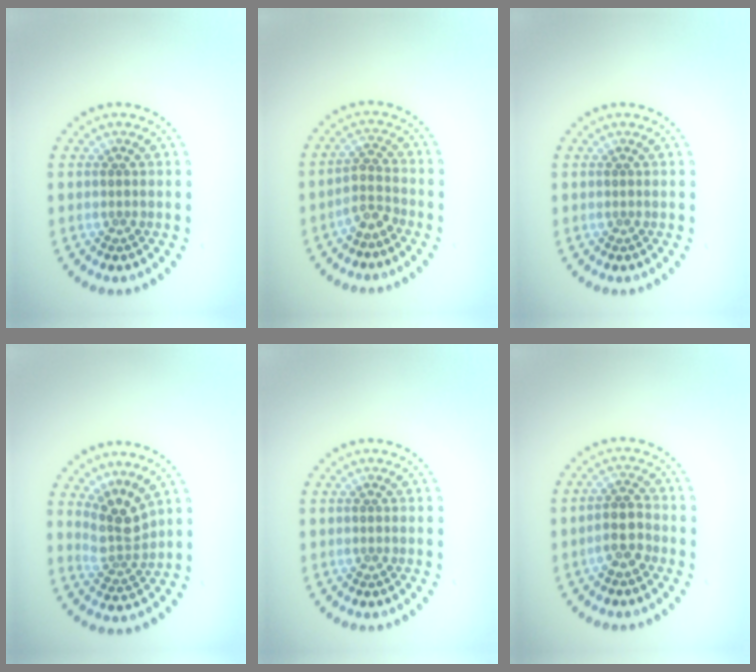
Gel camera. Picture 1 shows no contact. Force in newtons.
{"total": 2.2, "press": 1.6, "slide": 1.5}
{"total": 0.0}
{"total": 3.2, "press": 2.3, "slide": 2.2}
{"total": 0.0}
{"total": 2.6, "press": 2.4, "slide": 0.9}